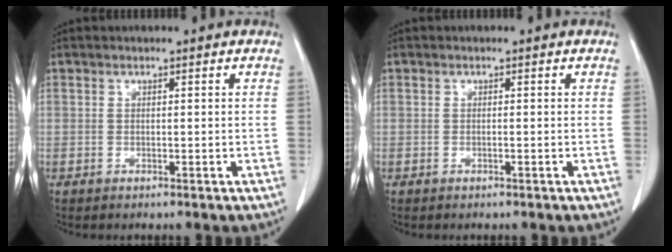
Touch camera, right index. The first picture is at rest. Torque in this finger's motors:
{"motor_torque": [0.03, 0.00, 0.02, 0.01]}